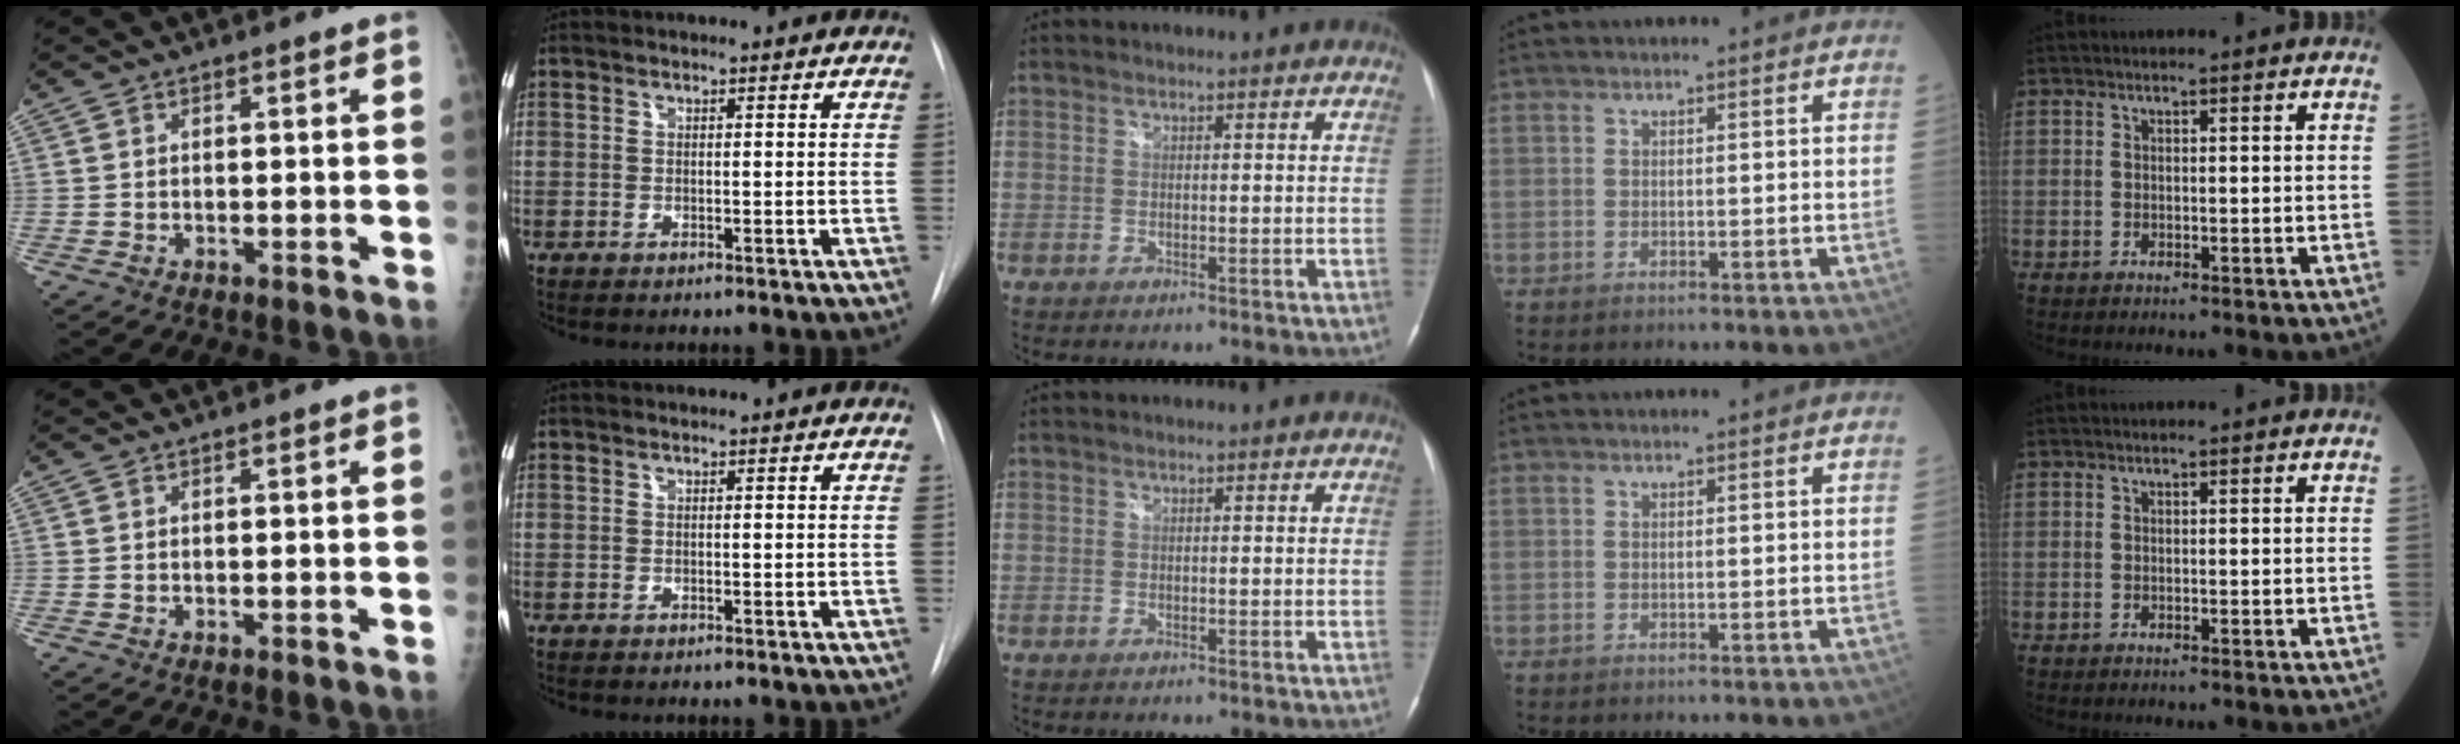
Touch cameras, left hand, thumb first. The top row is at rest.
{}